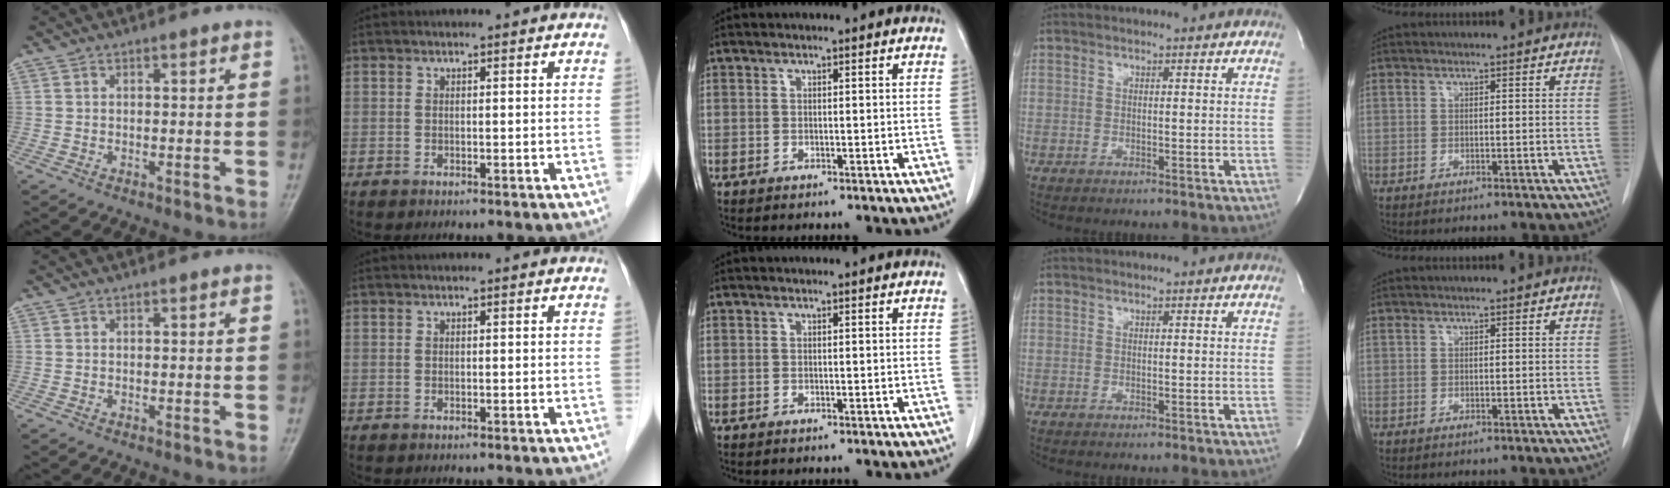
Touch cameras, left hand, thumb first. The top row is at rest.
{}